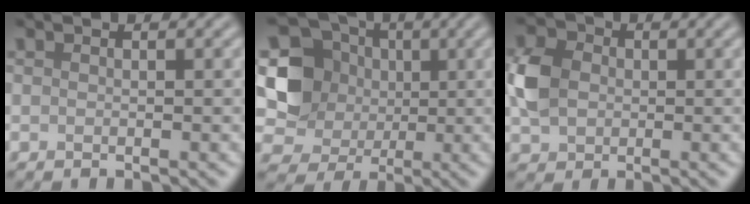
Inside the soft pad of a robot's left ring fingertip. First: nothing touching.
{"total": 7.1, "force": [0.9, 6.4, 3.0], "torque": [-0.057, -0.002, 0.008]}
{"total": 4.4, "force": [0.1, 3.6, 2.5], "torque": [-0.058, 0.006, -0.003]}